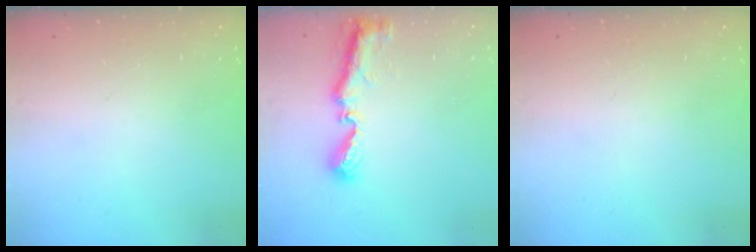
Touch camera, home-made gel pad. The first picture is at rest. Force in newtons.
{"total": 8.8, "press": 8.8, "slide": 0.7}
{"total": 0.0}